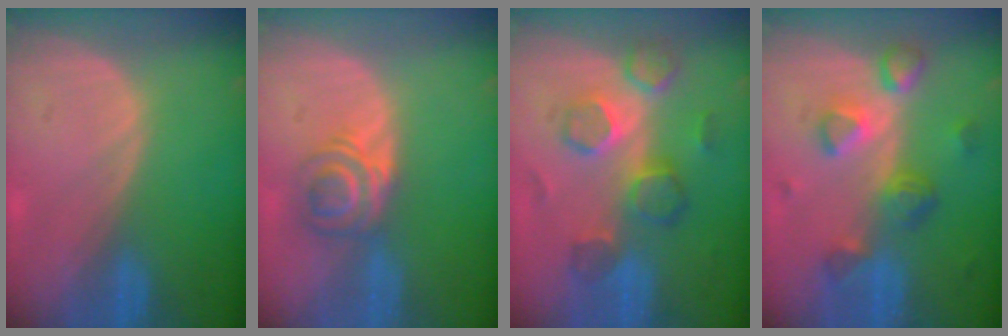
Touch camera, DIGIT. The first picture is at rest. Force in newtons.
{"total": 5.9, "press": 4.9, "slide": 3.2}
{"total": 8.0, "press": 7.8, "slide": 1.8}
{"total": 7.8, "press": 6.9, "slide": 3.7}